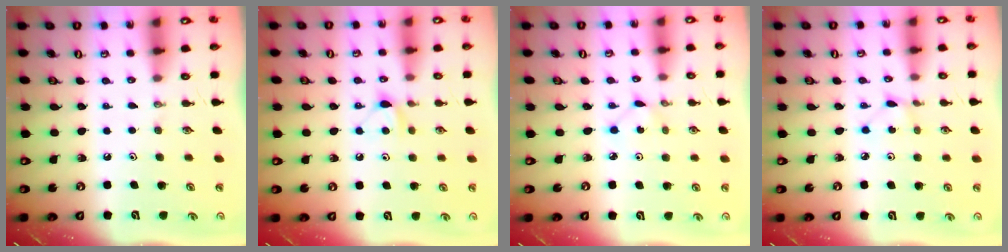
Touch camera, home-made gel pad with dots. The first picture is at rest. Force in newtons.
{"total": 6.4, "press": 6.4, "slide": 0.8}
{"total": 1.2, "press": 1.2, "slide": 0.2}
{"total": 1.1, "press": 1.1, "slide": 0.1}